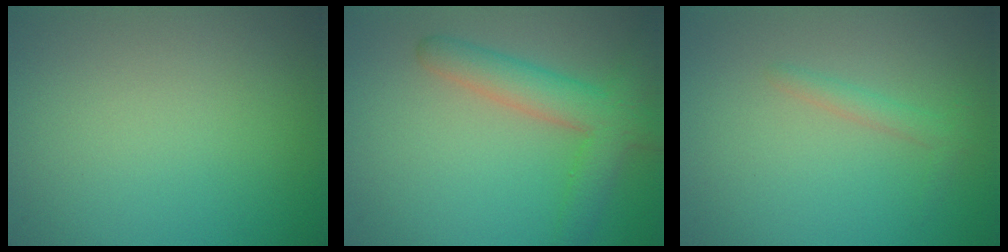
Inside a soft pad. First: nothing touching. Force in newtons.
{"total": 4.7, "press": 4.7, "slide": 0.2}
{"total": 1.3, "press": 1.3, "slide": 0.1}